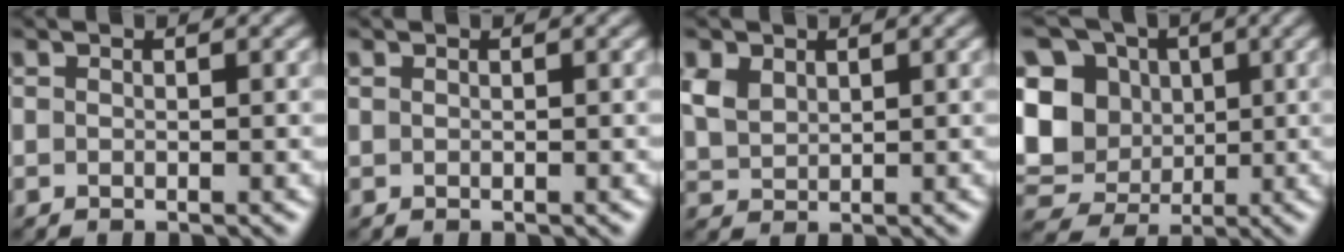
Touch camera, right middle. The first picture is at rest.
{"total": 0.0}
{"total": 3.0, "force": [1.5, 2.0, 1.7], "torque": [-0.048, 0.003, 0.031]}
{"total": 10.9, "force": [1.2, 9.4, 5.4], "torque": [-0.123, 0.012, -0.004]}